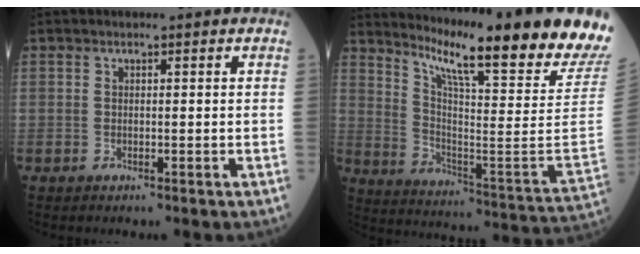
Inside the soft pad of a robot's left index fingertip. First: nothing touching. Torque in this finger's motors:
{"motor_torque": [1.19, -0.95, 0.43, 0.14]}